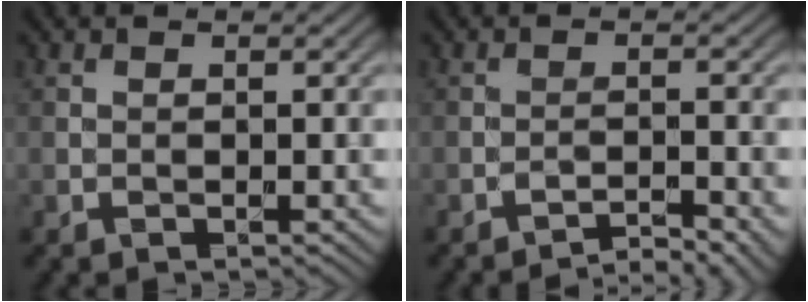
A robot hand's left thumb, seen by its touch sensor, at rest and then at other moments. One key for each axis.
{"total": 3.7, "fx": -3.0, "fy": 0.4, "fz": 2.1, "tx": -0.028, "ty": 0.009, "tz": -0.049}